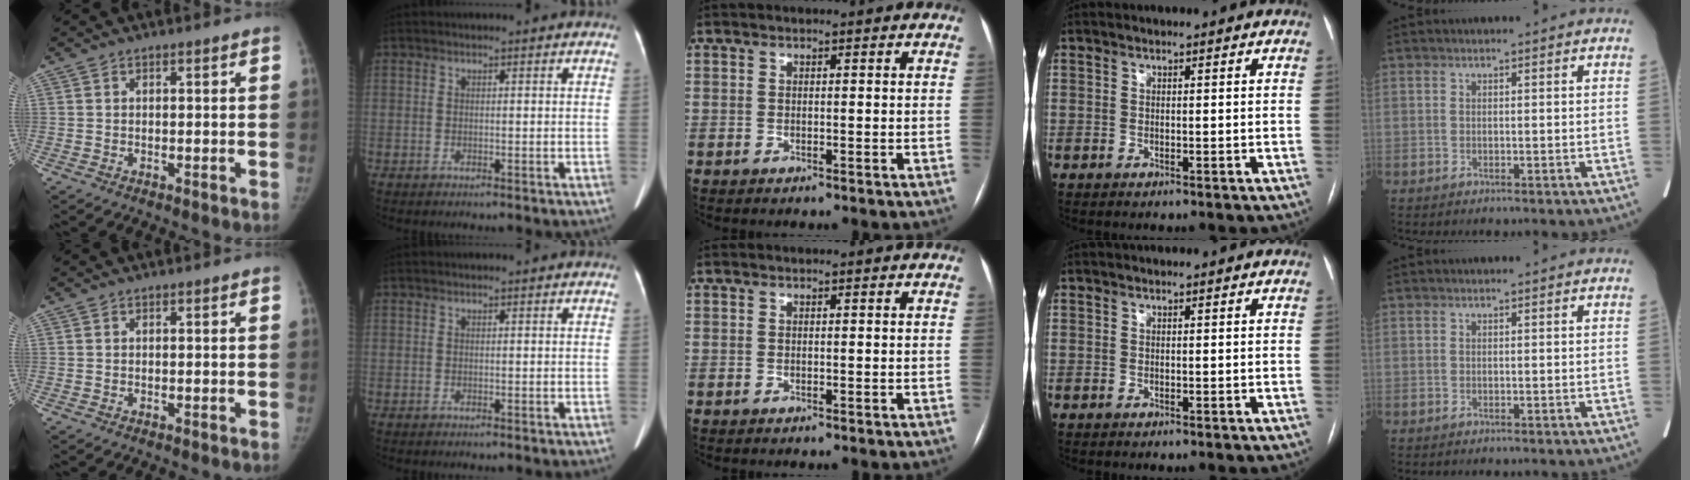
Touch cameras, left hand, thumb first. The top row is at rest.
{}